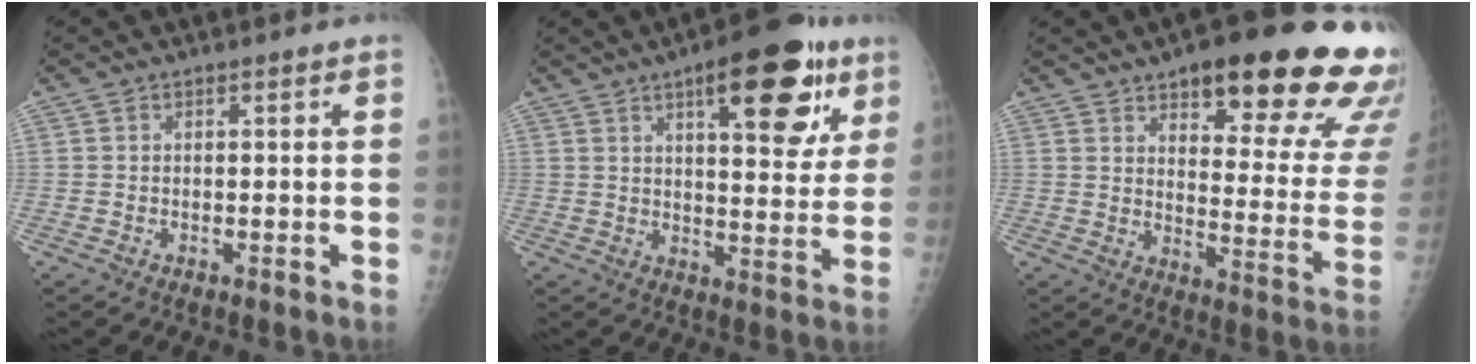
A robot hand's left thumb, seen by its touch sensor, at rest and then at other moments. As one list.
[{"total": 18.1, "force": [8.9, 6.9, 14.2], "torque": [-0.153, -0.025, 0.119]}, {"total": 25.7, "force": [15.6, 8.0, 18.8], "torque": [-0.193, -0.063, 0.202]}]